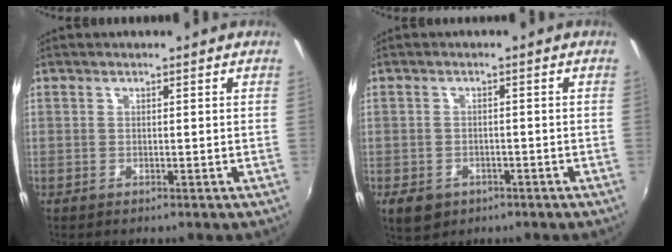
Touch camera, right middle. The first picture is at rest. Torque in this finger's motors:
{"motor_torque": [0.33, -0.19, 0.01, 0.04]}